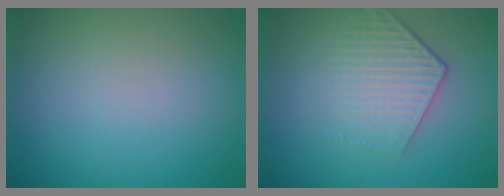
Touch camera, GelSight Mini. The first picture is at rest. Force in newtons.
{"total": 4.2, "press": 3.2, "slide": 2.7}